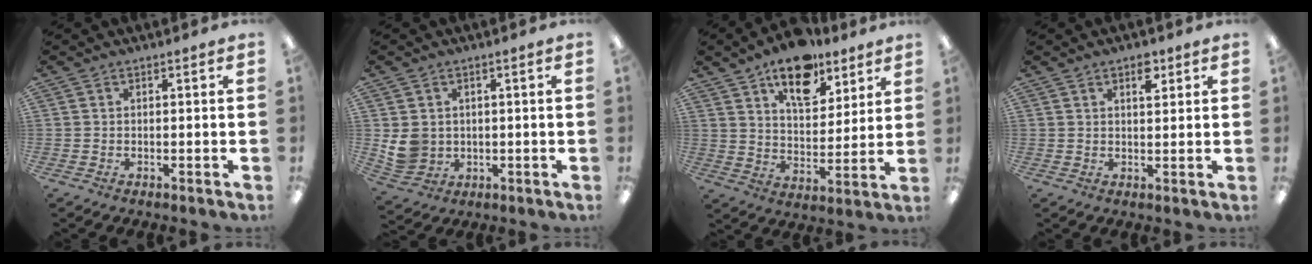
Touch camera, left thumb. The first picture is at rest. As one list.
[{"total": 5.8, "force": [1.0, 5.4, 2.0], "torque": [-0.037, 0.005, 0.023]}, {"total": 15.6, "force": [11.0, 7.8, 7.8], "torque": [-0.104, -0.059, 0.191]}, {"total": 4.0, "force": [2.5, 1.8, 2.6], "torque": [-0.025, -0.009, 0.036]}]